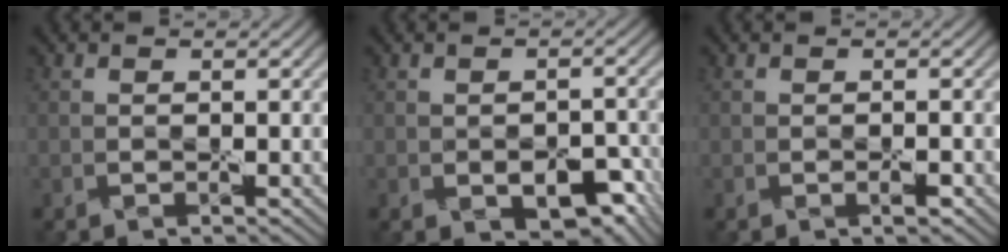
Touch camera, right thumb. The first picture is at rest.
{"total": 5.2, "force": [-2.2, 3.1, 3.6], "torque": [-0.054, -0.012, -0.024]}
{"total": 0.9, "force": [-0.4, 0.2, 0.8], "torque": [-0.012, -0.001, -0.004]}